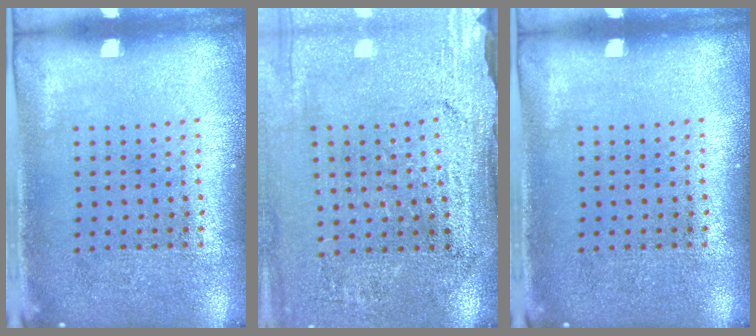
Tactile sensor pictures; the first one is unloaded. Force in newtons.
{"total": 3.1, "press": 3.1, "slide": 0.3}
{"total": 0.0}